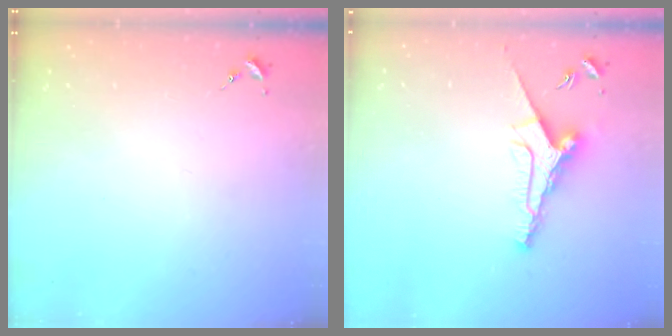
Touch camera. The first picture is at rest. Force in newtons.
{"total": 10.5, "press": 10.5, "slide": 0.3}